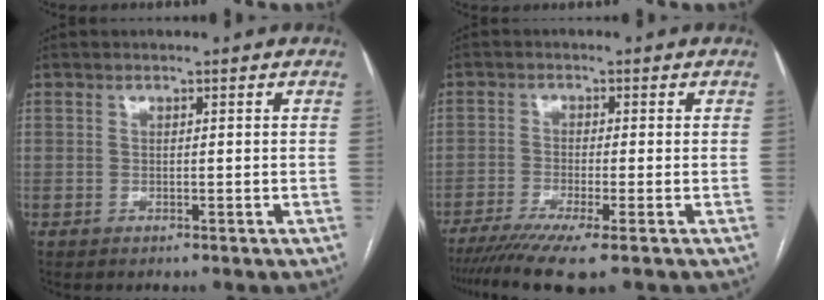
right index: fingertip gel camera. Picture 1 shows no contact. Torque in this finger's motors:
{"motor_torque": [1.05, -1.08, 0.49, 0.13]}